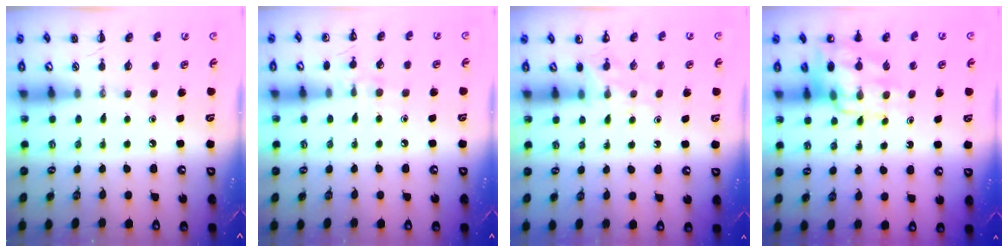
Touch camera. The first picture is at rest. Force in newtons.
{"total": 7.1, "press": 6.9, "slide": 1.6}
{"total": 6.5, "press": 6.3, "slide": 1.7}
{"total": 12.6, "press": 12.3, "slide": 2.8}